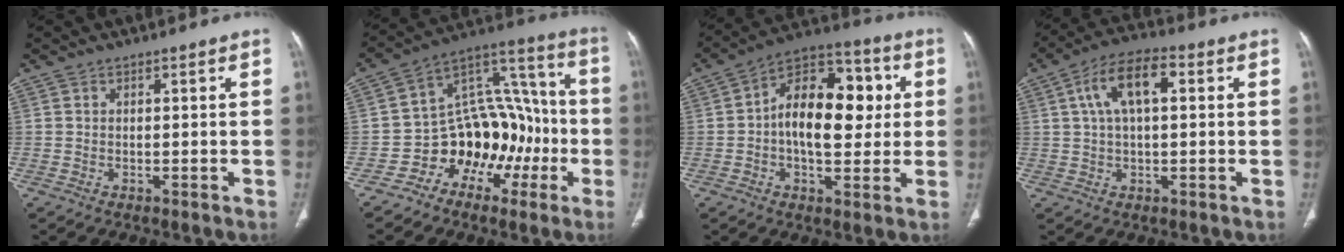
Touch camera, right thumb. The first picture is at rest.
{"total": 17.2, "force": [-5.9, 12.4, 10.4], "torque": [-0.095, 0.096, -0.094]}
{"total": 17.3, "force": [1.4, 9.9, 14.1], "torque": [-0.188, 0.029, 0.015]}
{"total": 10.1, "force": [2.6, 4.6, 8.6], "torque": [-0.159, 0.023, 0.041]}